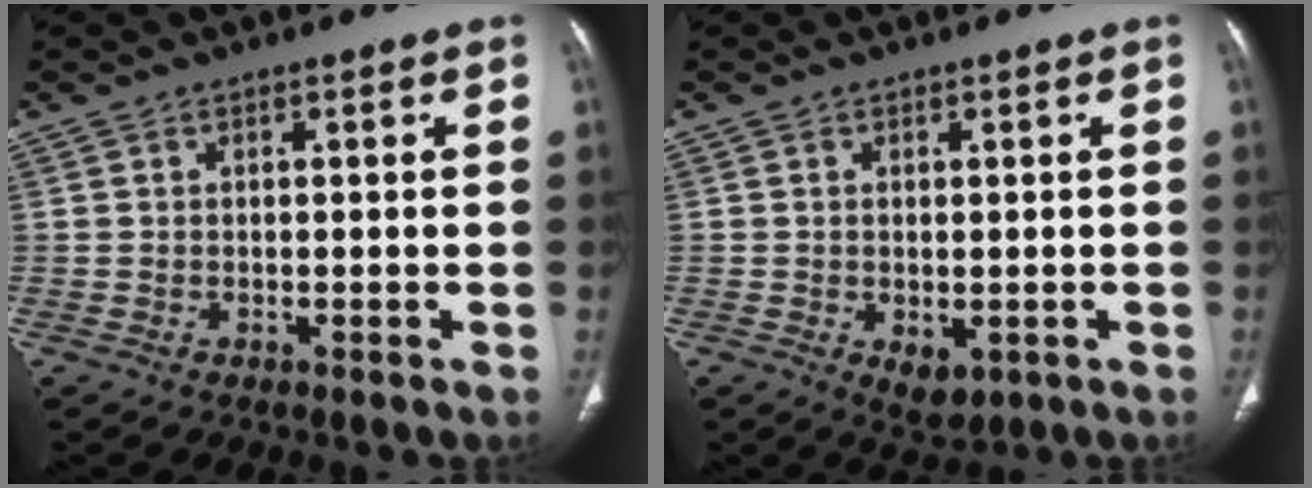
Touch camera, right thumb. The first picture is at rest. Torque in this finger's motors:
{"motor_torque": [-0.55, 0.15, 0.17, 0.45, 0.12]}